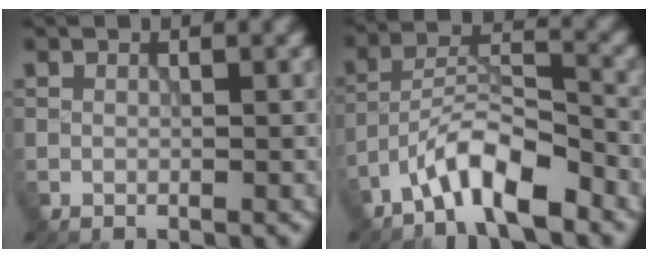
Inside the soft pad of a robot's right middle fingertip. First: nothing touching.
{"total": 6.6, "force": [-4.6, 1.8, 4.3], "torque": [-0.073, 0.011, -0.088]}